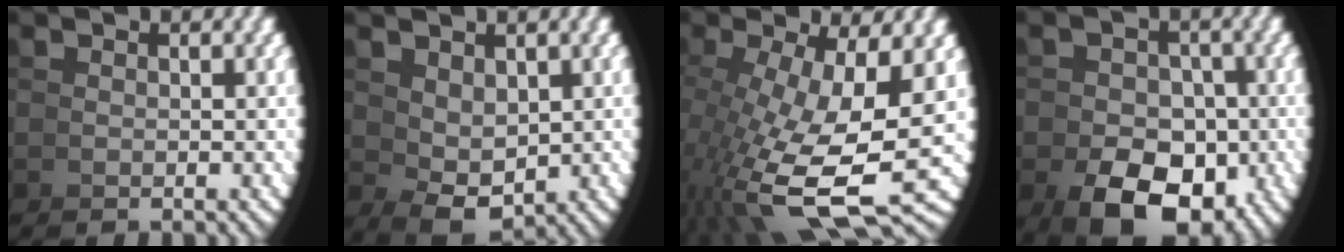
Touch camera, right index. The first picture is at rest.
{"total": 2.1, "force": [0.7, 0.8, 1.8], "torque": [-0.022, -0.011, 0.031]}
{"total": 11.7, "force": [-2.6, 6.3, 9.5], "torque": [-0.187, -0.064, -0.005]}
{"total": 8.0, "force": [-3.5, 5.2, 5.0], "torque": [-0.063, -0.035, -0.040]}